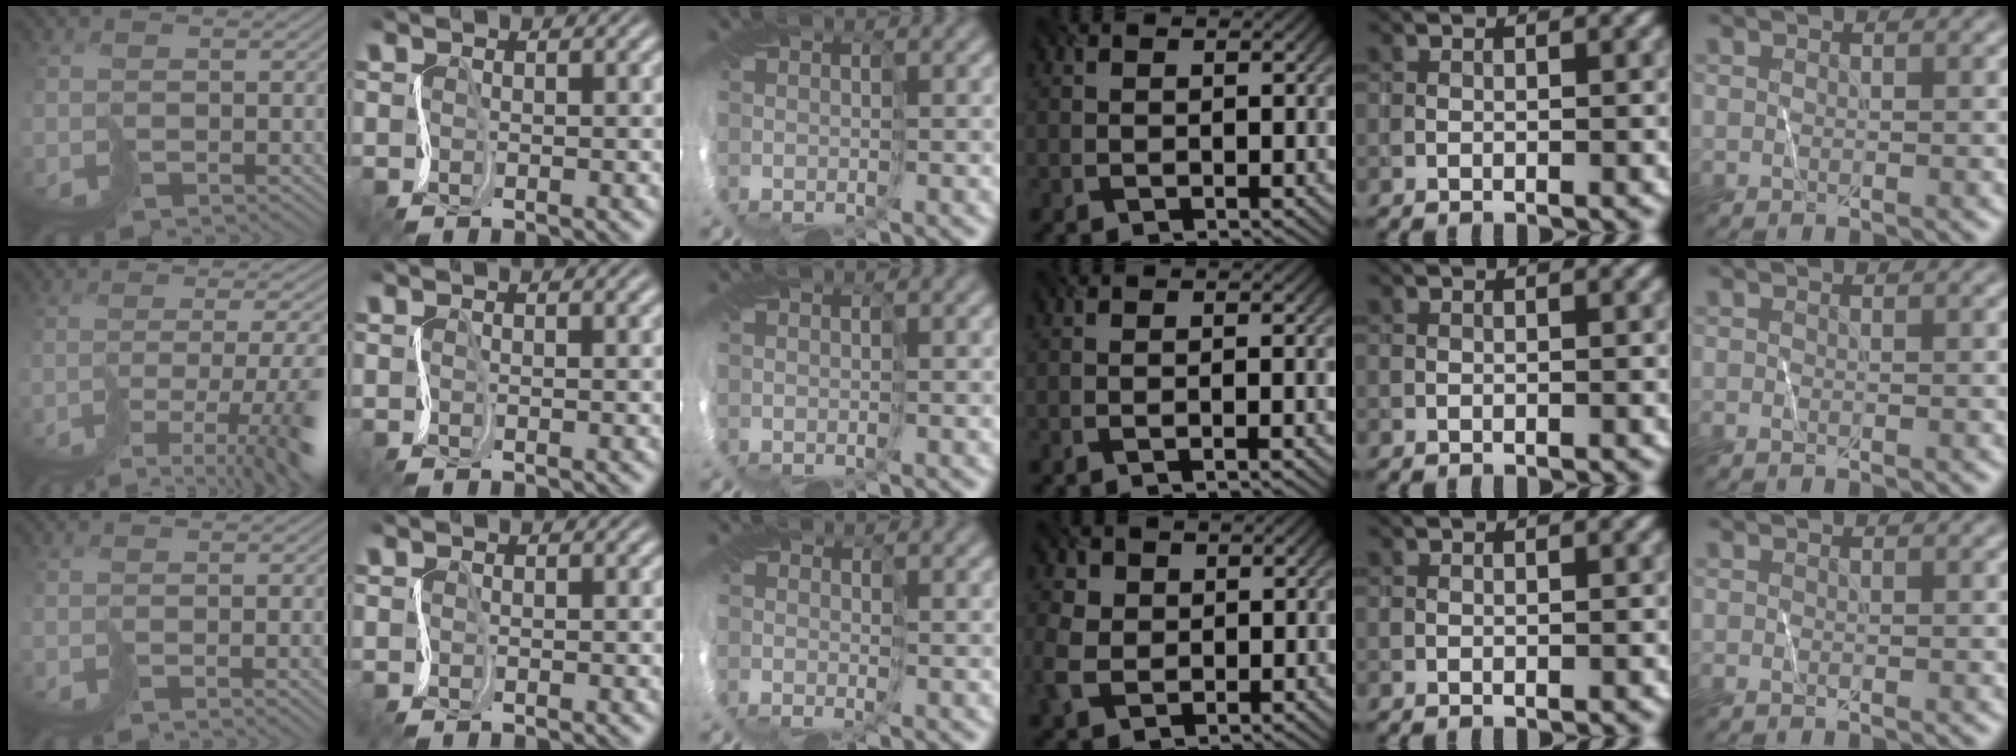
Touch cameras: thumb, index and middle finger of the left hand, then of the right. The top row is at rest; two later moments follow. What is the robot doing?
{"motion": "cut", "object": "paper"}